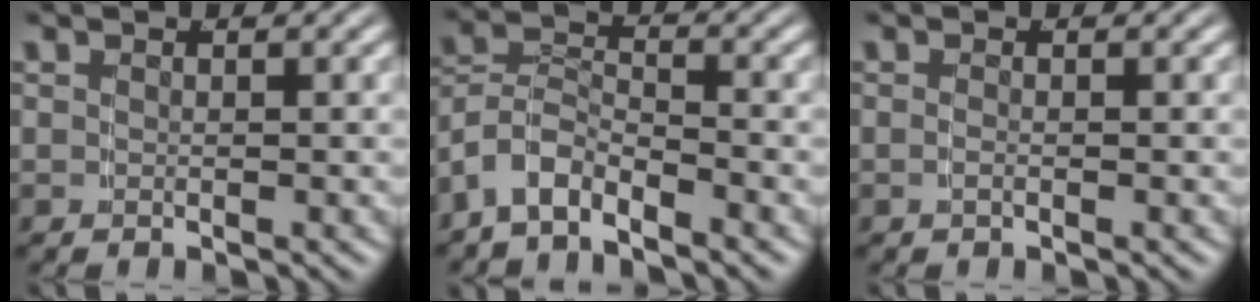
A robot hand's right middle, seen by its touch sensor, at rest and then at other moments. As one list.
[{"total": 7.4, "force": [-3.4, 6.0, 2.6], "torque": [-0.078, -0.020, -0.067]}, {"total": 0.7, "force": [-0.5, -0.3, 0.4], "torque": [-0.012, -0.005, -0.006]}]